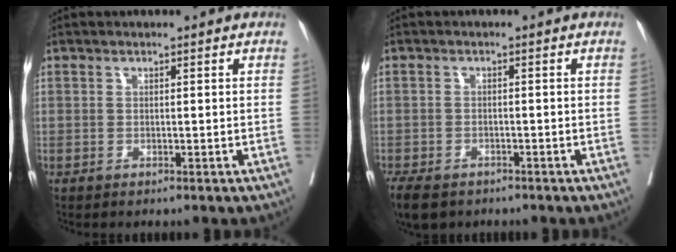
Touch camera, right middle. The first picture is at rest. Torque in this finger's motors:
{"motor_torque": [0.56, -0.52, 0.24, 0.06]}